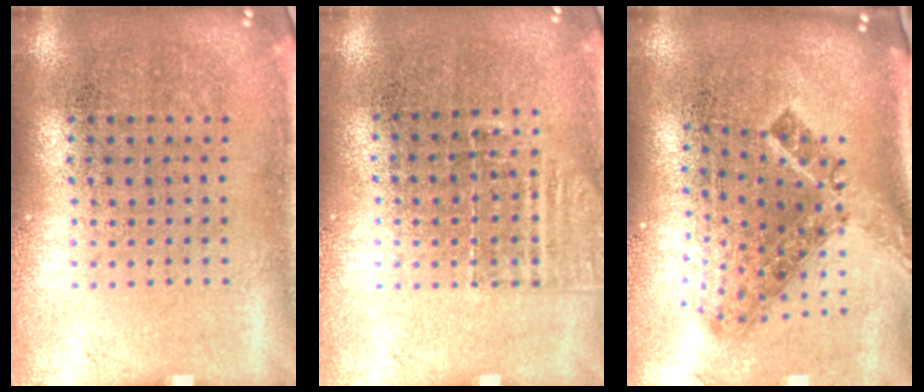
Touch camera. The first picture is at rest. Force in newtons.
{"total": 1.3, "press": 1.1, "slide": 0.6}
{"total": 1.7, "press": 1.2, "slide": 1.1}